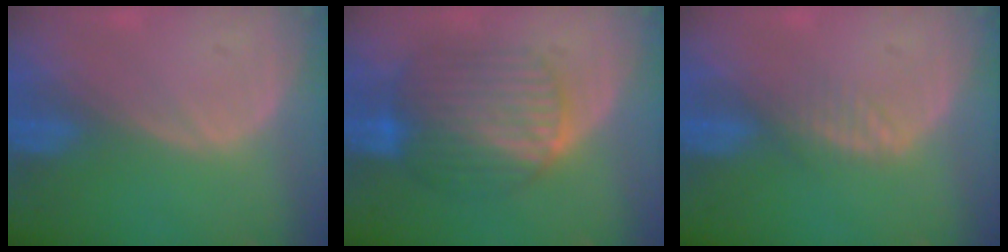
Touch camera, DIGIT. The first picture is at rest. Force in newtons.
{"total": 8.9, "press": 8.9, "slide": 0.5}
{"total": 2.0, "press": 2.0, "slide": 0.2}